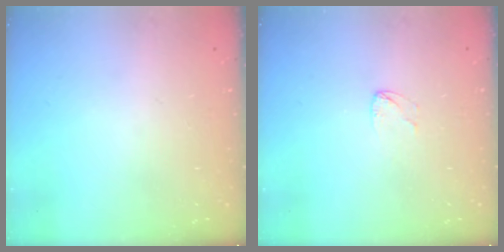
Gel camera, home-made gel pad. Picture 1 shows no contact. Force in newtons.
{"total": 2.5, "press": 2.5, "slide": 0.2}